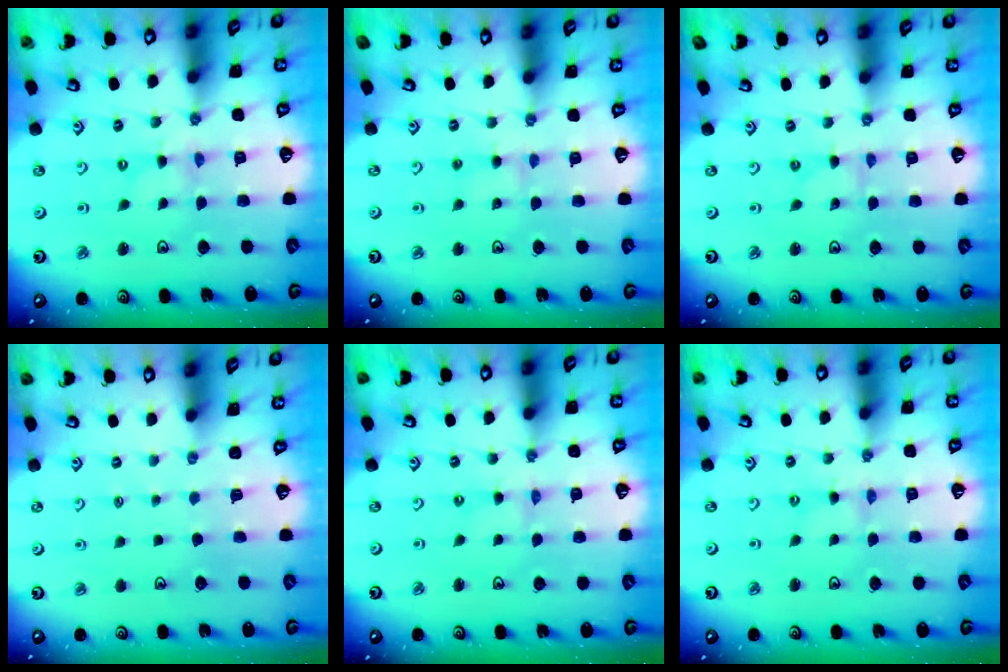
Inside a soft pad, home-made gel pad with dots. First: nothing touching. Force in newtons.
{"total": 2.4, "press": 2.4, "slide": 0.3}
{"total": 0.0}
{"total": 0.6, "press": 0.6, "slide": 0.1}
{"total": 0.0}
{"total": 0.9, "press": 0.8, "slide": 0.2}